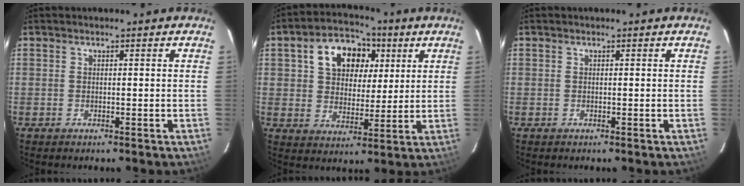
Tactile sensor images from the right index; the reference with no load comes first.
{"total": 12.7, "force": [4.7, 9.0, 7.6], "torque": [-0.153, 0.037, 0.082]}
{"total": 0.0}